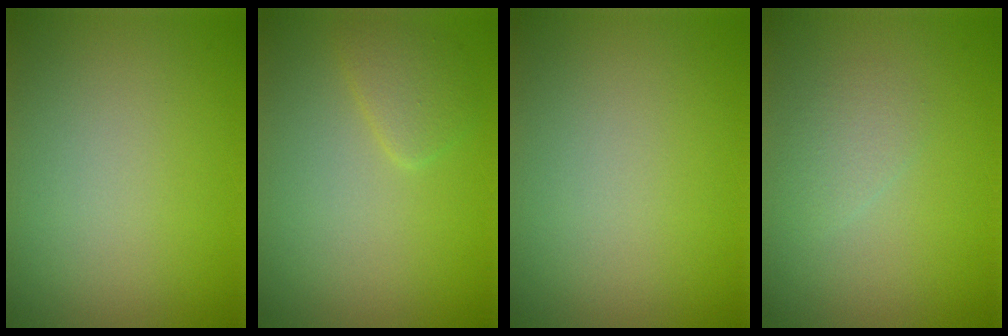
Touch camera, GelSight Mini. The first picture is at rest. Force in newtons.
{"total": 1.8, "press": 1.8, "slide": 0.1}
{"total": 0.0}
{"total": 1.4, "press": 1.4, "slide": 0.1}